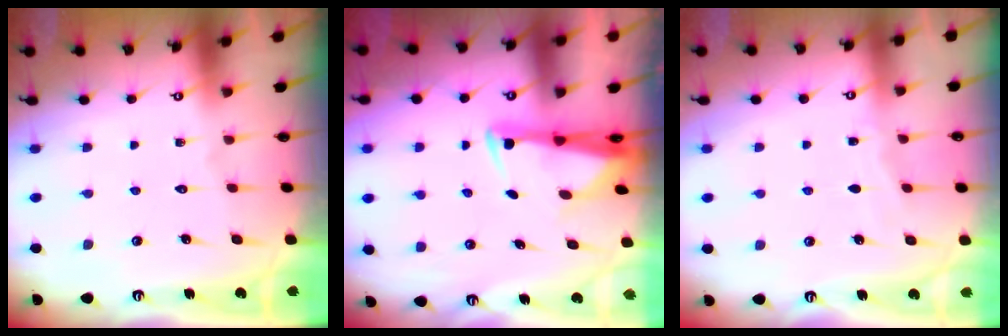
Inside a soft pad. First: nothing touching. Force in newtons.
{"total": 2.8, "press": 2.6, "slide": 1.0}
{"total": 2.9, "press": 2.9, "slide": 0.1}